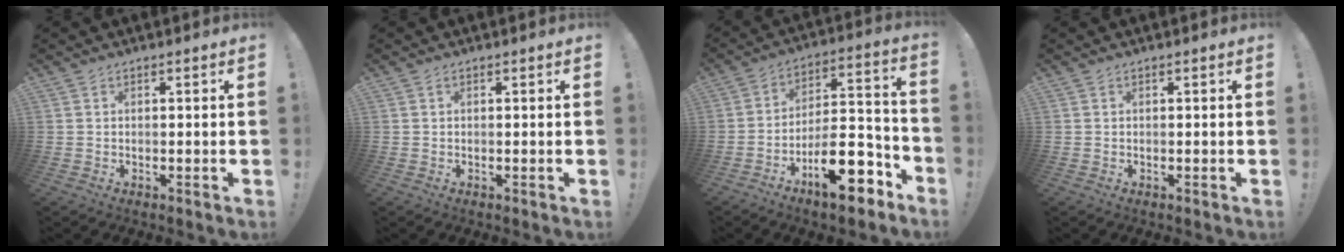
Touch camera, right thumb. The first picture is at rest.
{"total": 0.0}
{"total": 18.8, "force": [-10.4, 7.7, 13.5], "torque": [-0.192, 0.068, -0.164]}
{"total": 0.0}